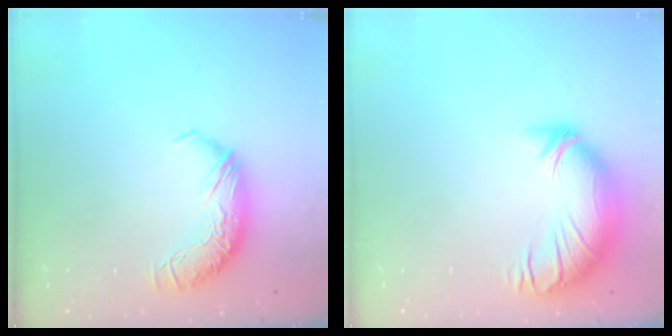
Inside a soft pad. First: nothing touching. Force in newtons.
{"total": 3.2, "press": 0.5, "slide": 3.2}